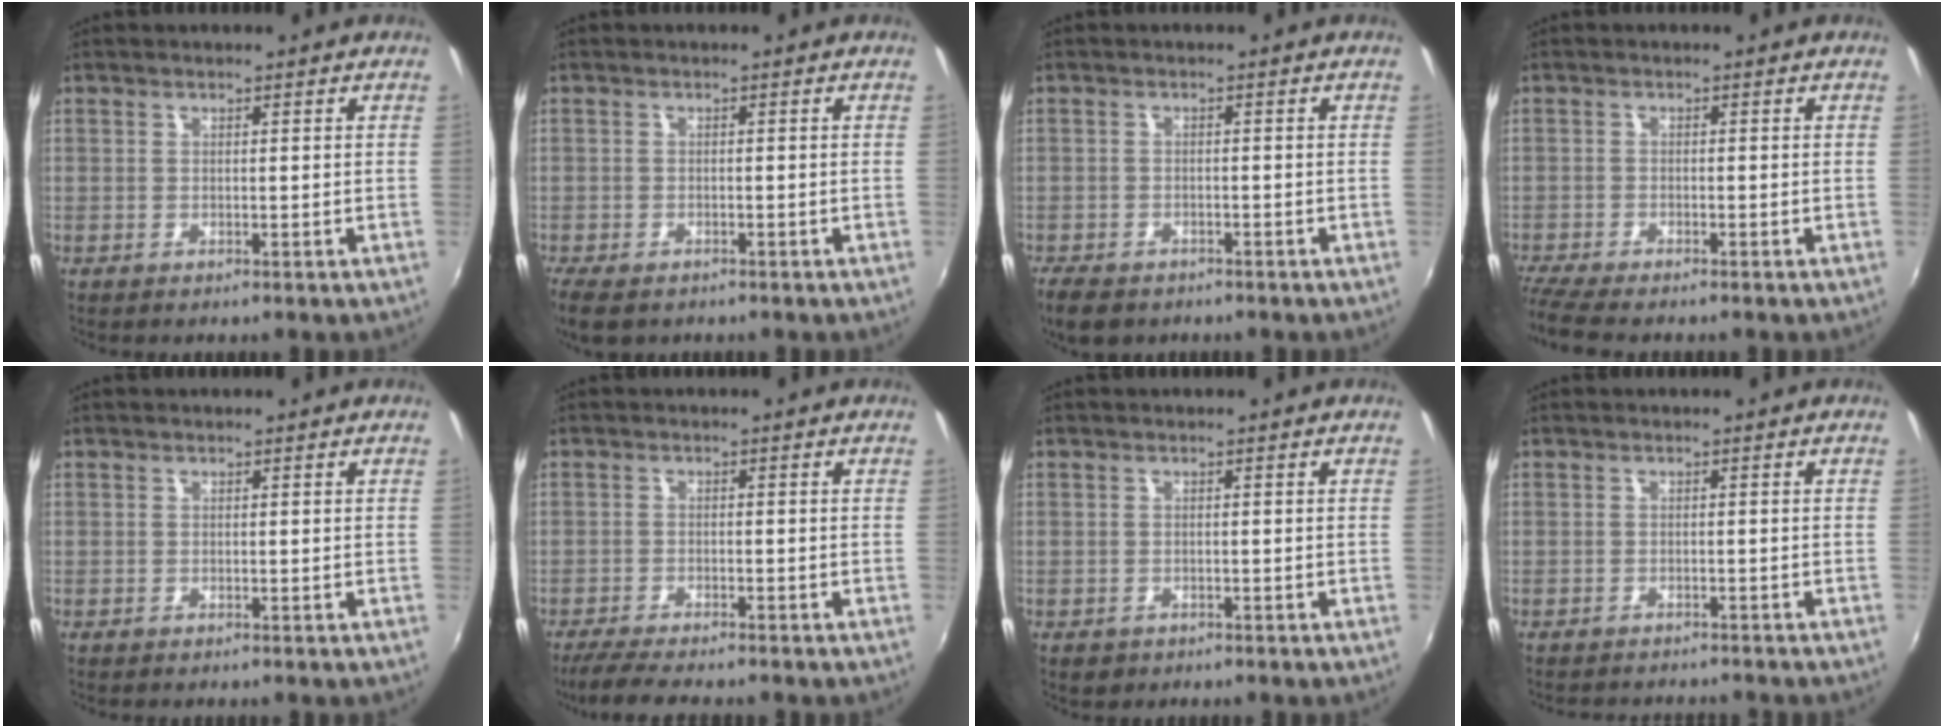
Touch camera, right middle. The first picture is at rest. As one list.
[{"total": 5.2, "force": [-3.7, 2.4, 2.8], "torque": [-0.070, -0.023, -0.066]}, {"total": 5.8, "force": [-4.3, 2.9, 2.7], "torque": [-0.074, -0.020, -0.076]}, {"total": 5.8, "force": [-5.1, 0.5, 2.6], "torque": [-0.074, -0.029, -0.094]}, {"total": 0.0}, {"total": 6.6, "force": [-5.6, 0.8, 3.3], "torque": [-0.083, -0.020, -0.096]}, {"total": 2.0, "force": [-1.0, 1.5, 0.7], "torque": [-0.017, -0.005, -0.013]}, {"total": 5.1, "force": [-4.8, 1.0, 1.6], "torque": [-0.042, -0.015, -0.069]}]